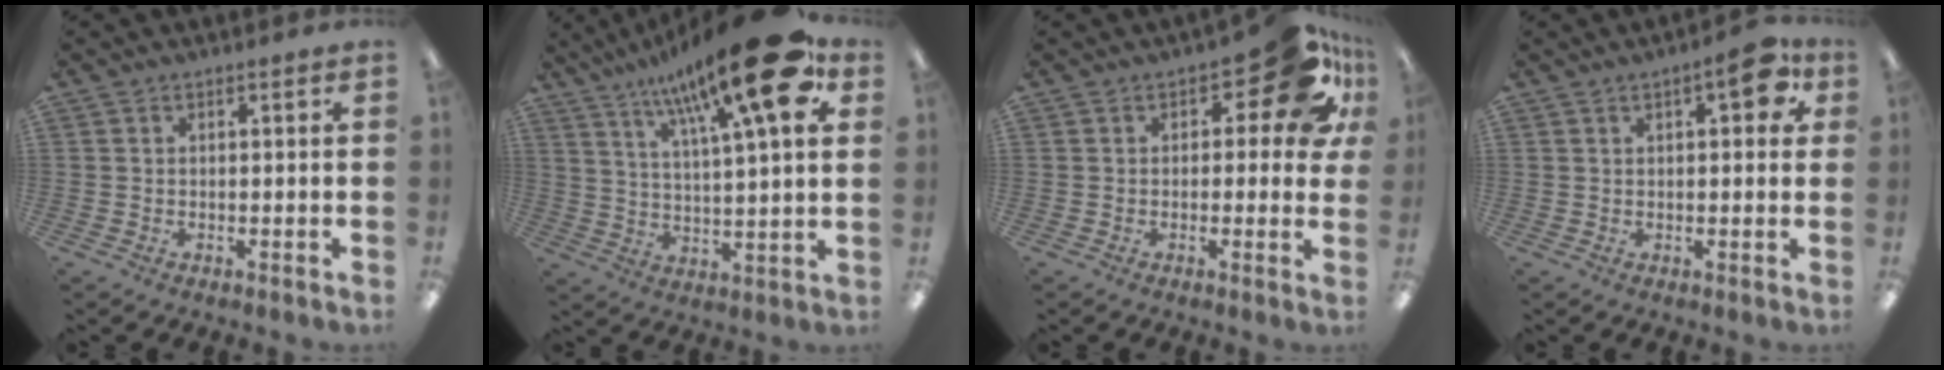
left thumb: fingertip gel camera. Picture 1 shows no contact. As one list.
[{"total": 22.5, "force": [13.6, 5.5, 17.1], "torque": [-0.267, -0.066, 0.211]}, {"total": 11.6, "force": [5.4, 5.1, 9.0], "torque": [-0.111, -0.027, 0.091]}, {"total": 8.3, "force": [3.1, 3.3, 6.9], "torque": [-0.094, -0.003, 0.047]}]